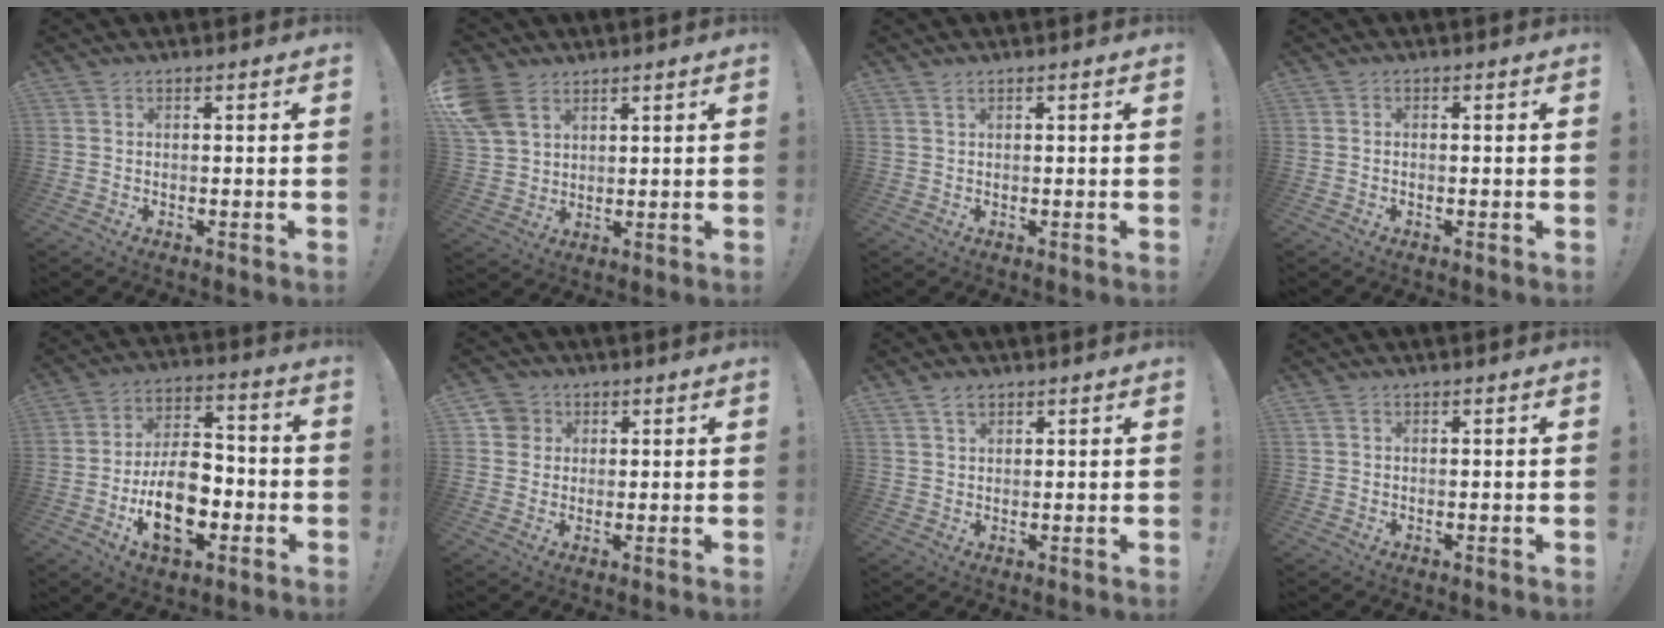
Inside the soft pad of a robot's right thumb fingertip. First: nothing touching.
{"total": 9.7, "force": [5.4, 6.4, 4.9], "torque": [-0.108, -0.015, 0.111]}
{"total": 1.2, "force": [0.8, 0.3, 0.8], "torque": [-0.025, 0.004, 0.017]}
{"total": 0.5, "force": [-0.3, 0.2, 0.4], "torque": [-0.015, 0.002, -0.004]}
{"total": 17.2, "force": [-5.5, 9.8, 13.0], "torque": [-0.230, 0.030, -0.091]}
{"total": 4.4, "force": [1.7, 4.0, 0.8], "torque": [-0.006, -0.005, 0.031]}
{"total": 2.7, "force": [2.0, 1.4, 1.2], "torque": [-0.015, -0.008, 0.034]}
{"total": 0.6, "force": [0.4, 0.3, 0.4], "torque": [-0.010, 0.002, 0.008]}